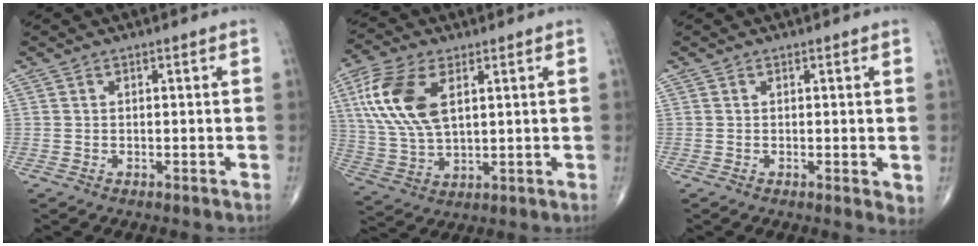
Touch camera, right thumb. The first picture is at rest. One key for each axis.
{"total": 14.6, "fx": 4.7, "fy": 7.6, "fz": 11.6, "tx": -0.251, "ty": -0.005, "tz": 0.096}
{"total": 2.2, "fx": 0.0, "fy": 0.8, "fz": 2.0, "tx": -0.029, "ty": -0.009, "tz": -0.002}